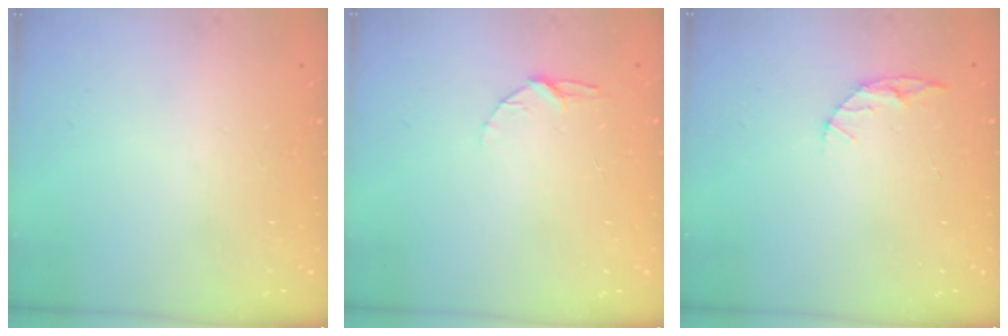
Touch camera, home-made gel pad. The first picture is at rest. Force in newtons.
{"total": 5.2, "press": 5.2, "slide": 0.6}
{"total": 5.0, "press": 5.0, "slide": 0.4}